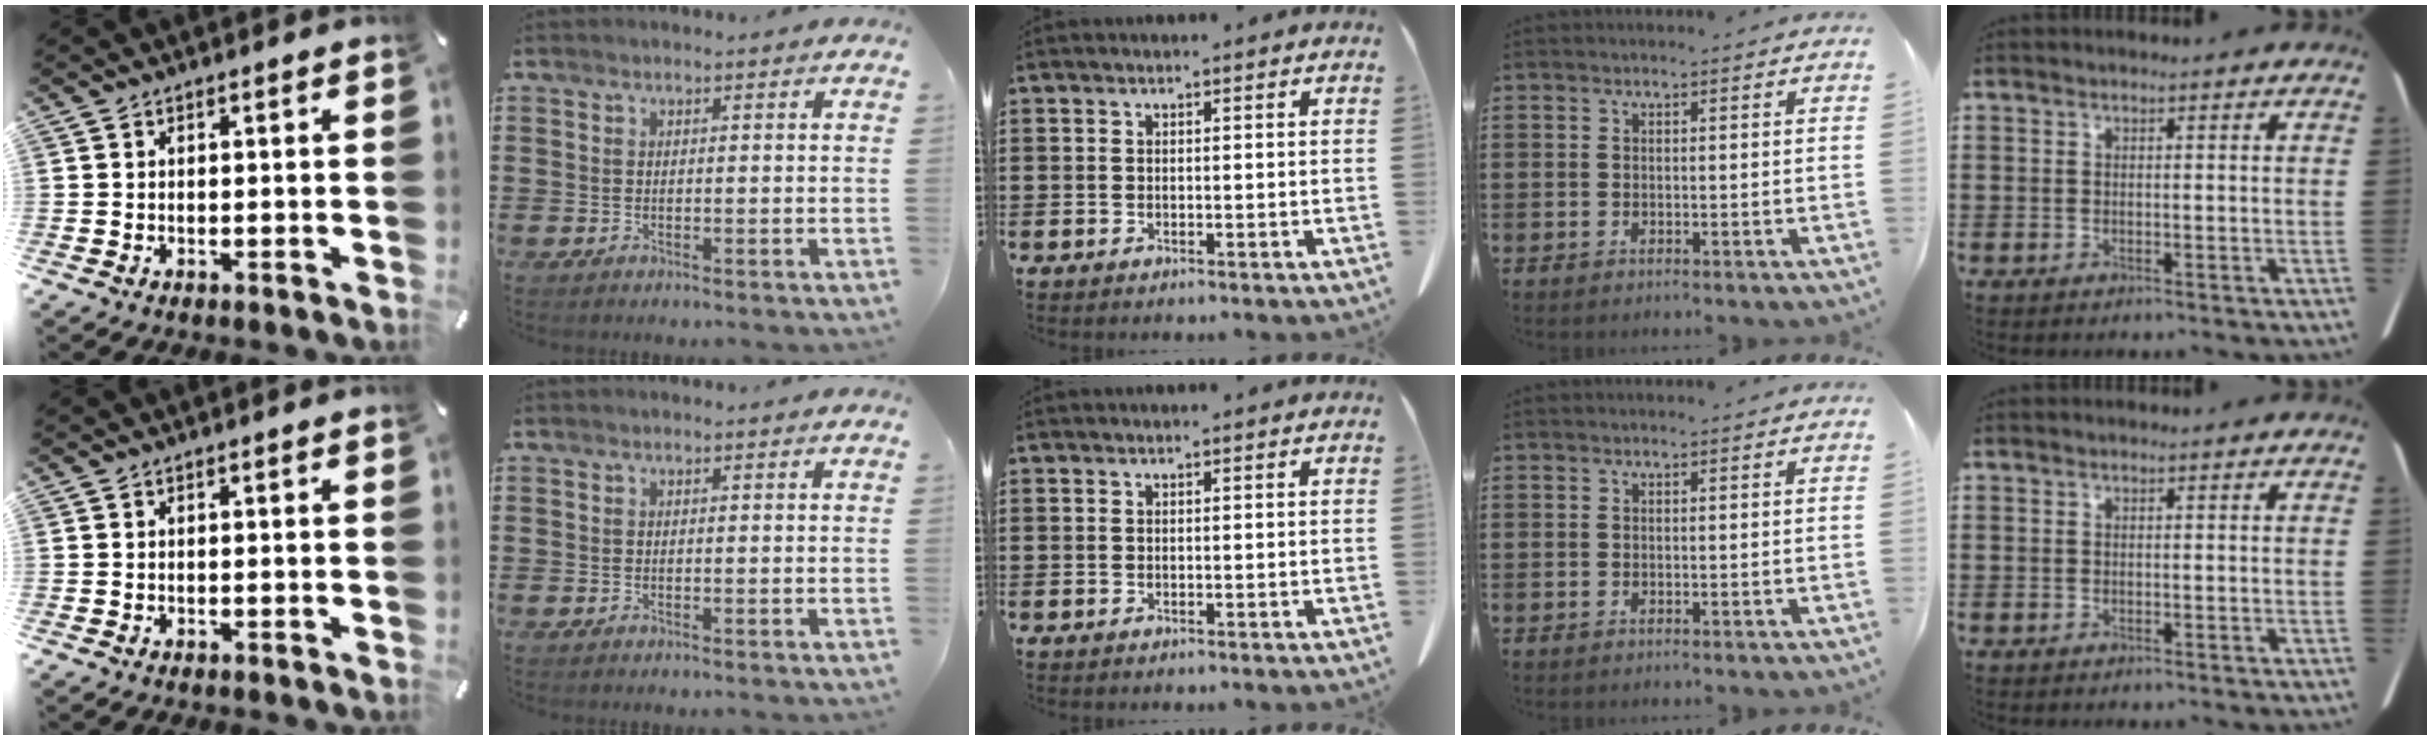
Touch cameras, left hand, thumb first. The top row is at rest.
{}